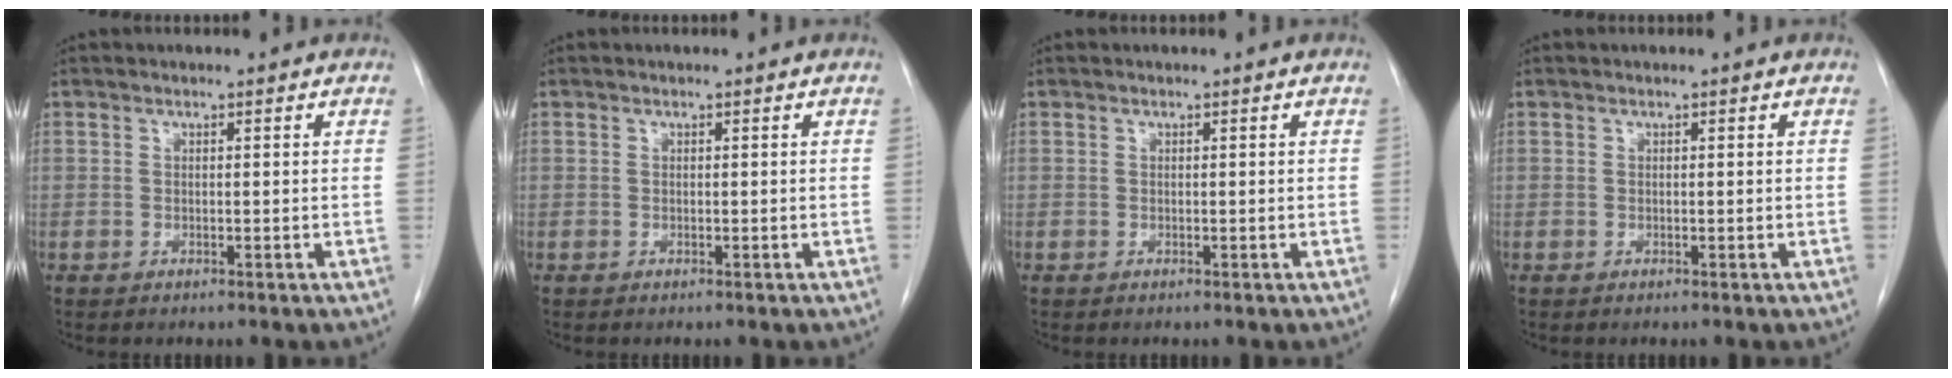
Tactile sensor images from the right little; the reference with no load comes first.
{"total": 0.0}
{"total": 0.0}
{"total": 0.0}